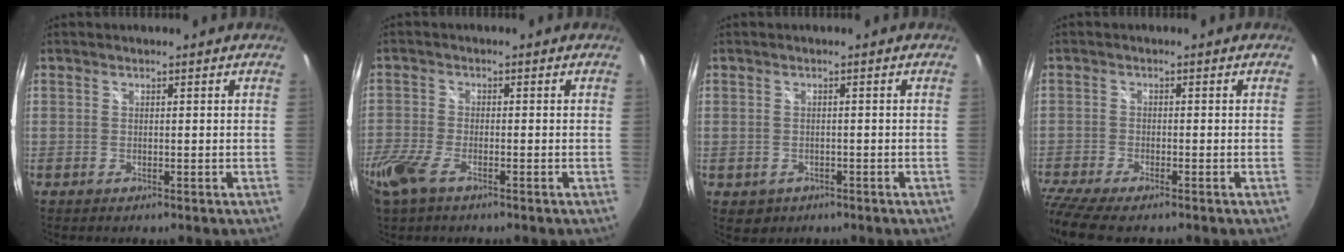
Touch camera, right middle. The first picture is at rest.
{"total": 8.5, "force": [-5.2, 3.6, 5.7], "torque": [-0.148, -0.023, -0.107]}
{"total": 2.6, "force": [-0.8, 2.2, 1.0], "torque": [-0.025, -0.005, -0.006]}
{"total": 7.7, "force": [-6.5, 0.8, 4.1], "torque": [-0.110, -0.040, -0.120]}